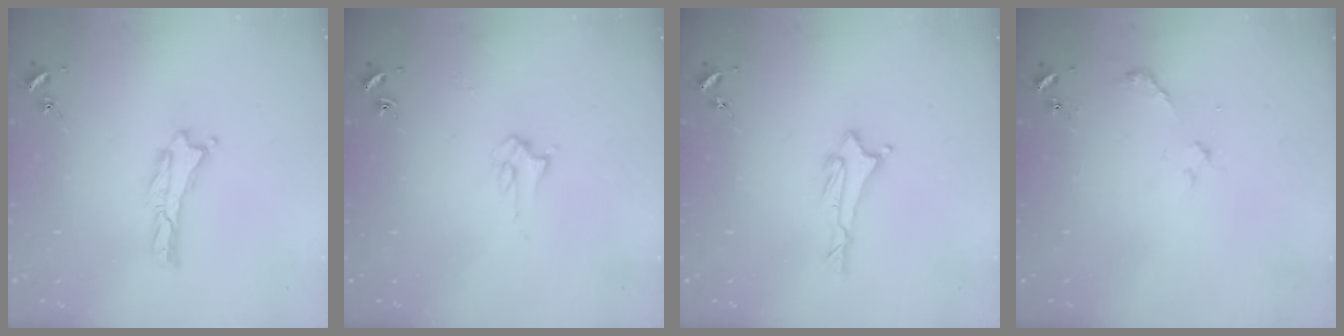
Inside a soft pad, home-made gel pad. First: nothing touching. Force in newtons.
{"total": 2.8, "press": 2.8, "slide": 0.4}
{"total": 1.7, "press": 1.6, "slide": 0.5}
{"total": 2.4, "press": 2.3, "slide": 0.3}